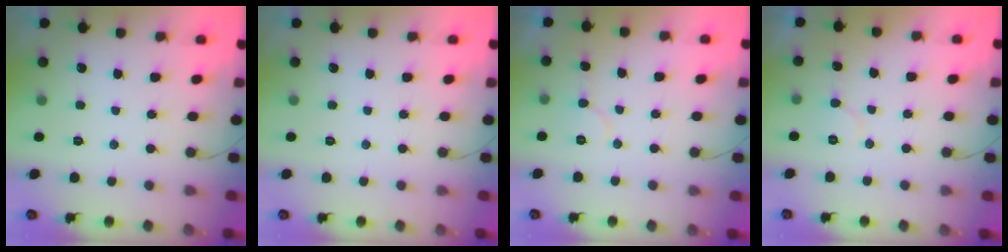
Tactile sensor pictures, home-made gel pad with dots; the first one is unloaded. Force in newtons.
{"total": 0.0}
{"total": 6.2, "press": 6.2, "slide": 0.6}
{"total": 5.2, "press": 5.2, "slide": 0.5}